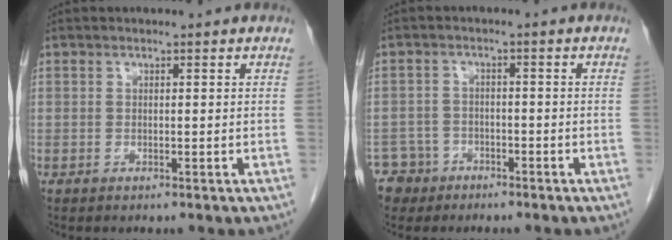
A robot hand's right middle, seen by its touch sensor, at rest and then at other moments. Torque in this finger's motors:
{"motor_torque": [1.02, -1.12, 0.35, 0.03]}